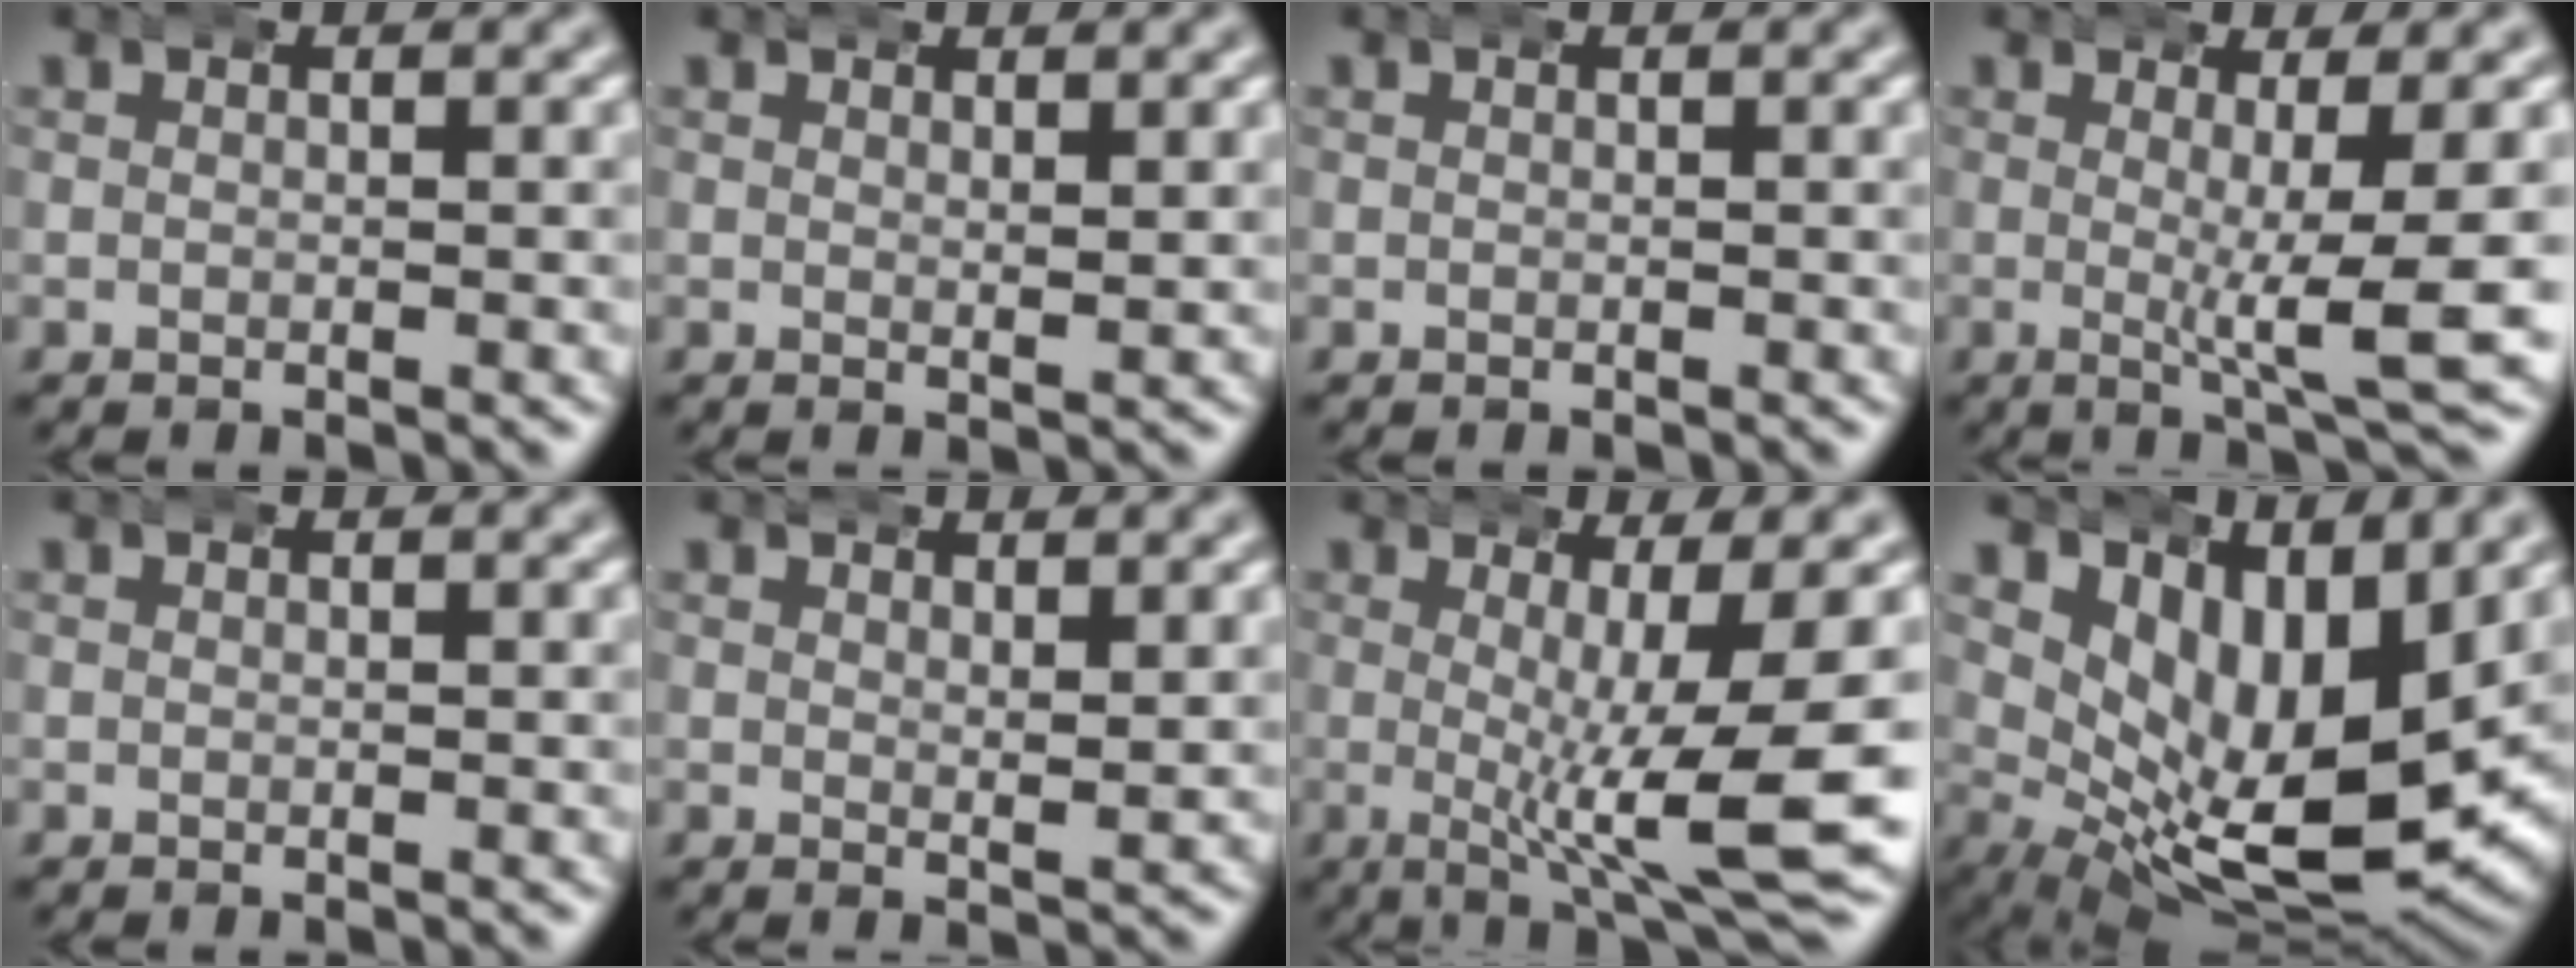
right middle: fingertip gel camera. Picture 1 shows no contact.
{"total": 1.7, "force": [1.6, -0.2, 0.4], "torque": [-0.004, -0.002, 0.027]}
{"total": 0.0}
{"total": 5.4, "force": [1.3, -0.1, 5.2], "torque": [-0.073, -0.003, 0.018]}
{"total": 0.0}
{"total": 2.0, "force": [1.9, -0.2, 0.6], "torque": [-0.008, -0.006, 0.032]}
{"total": 8.7, "force": [-0.1, 1.3, 8.6], "torque": [-0.114, -0.015, 0.005]}
{"total": 12.1, "force": [1.5, 6.6, 10.1], "torque": [-0.174, -0.042, 0.044]}